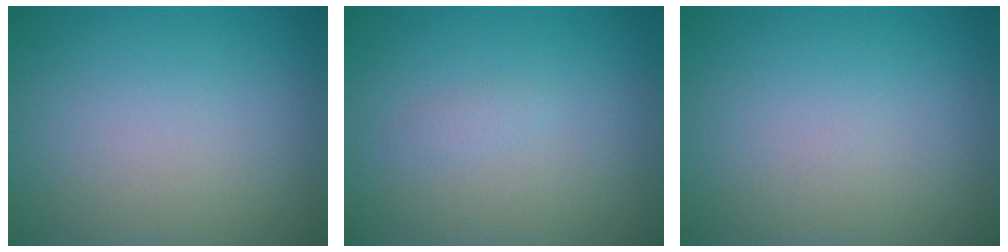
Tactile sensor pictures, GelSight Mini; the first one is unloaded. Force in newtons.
{"total": 0.6, "press": 0.6, "slide": 0.0}
{"total": 0.0}